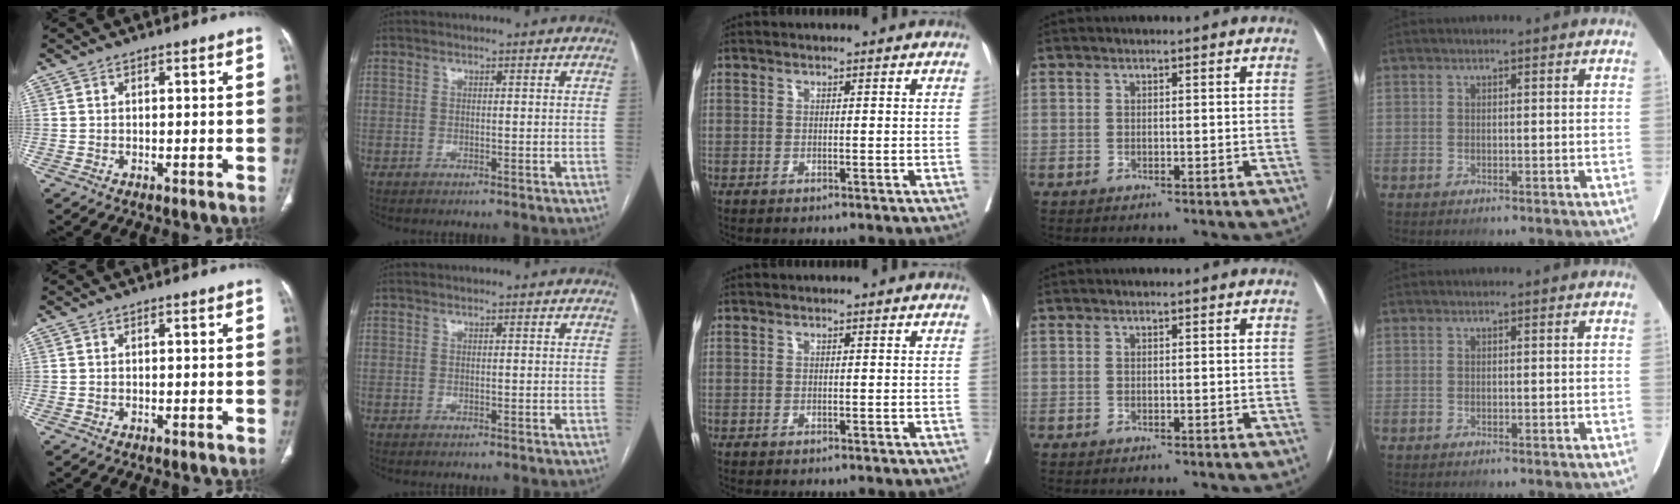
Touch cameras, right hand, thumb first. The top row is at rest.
{}